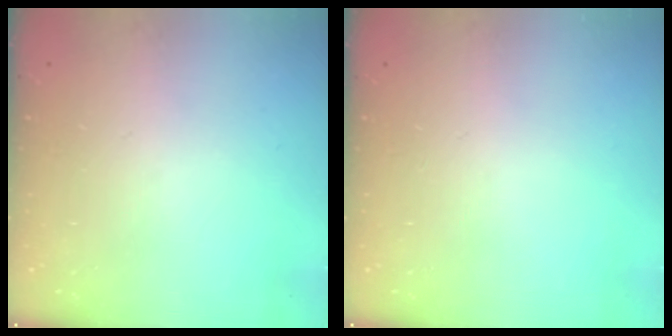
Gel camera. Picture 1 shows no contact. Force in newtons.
{"total": 0.0}